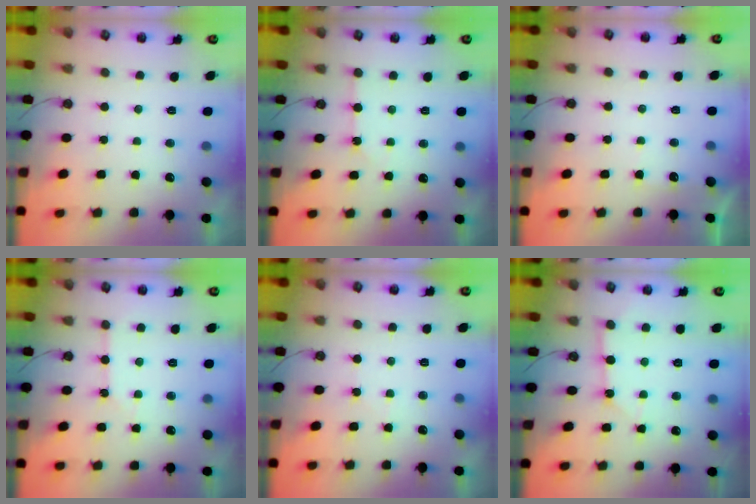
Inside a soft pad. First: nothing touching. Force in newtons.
{"total": 2.1, "press": 2.1, "slide": 0.4}
{"total": 2.8, "press": 2.7, "slide": 0.4}
{"total": 2.5, "press": 2.4, "slide": 0.5}
{"total": 3.4, "press": 3.4, "slide": 0.6}
{"total": 3.9, "press": 3.9, "slide": 0.4}